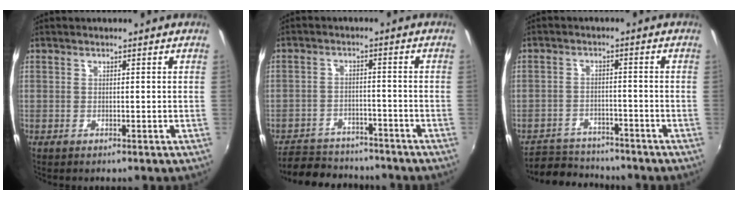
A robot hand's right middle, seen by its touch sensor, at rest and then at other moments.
{"total": 12.5, "force": [-10.8, 5.1, 3.9], "torque": [-0.102, 0.011, -0.155]}
{"total": 7.8, "force": [-7.2, 3.0, 1.1], "torque": [-0.042, 0.013, -0.112]}